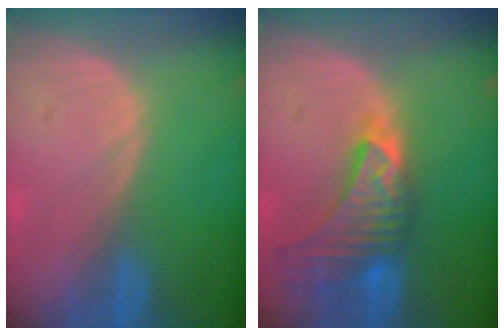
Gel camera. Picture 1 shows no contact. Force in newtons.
{"total": 9.1, "press": 8.2, "slide": 3.9}